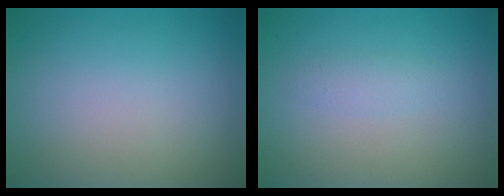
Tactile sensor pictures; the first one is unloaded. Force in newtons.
{"total": 1.1, "press": 1.1, "slide": 0.1}